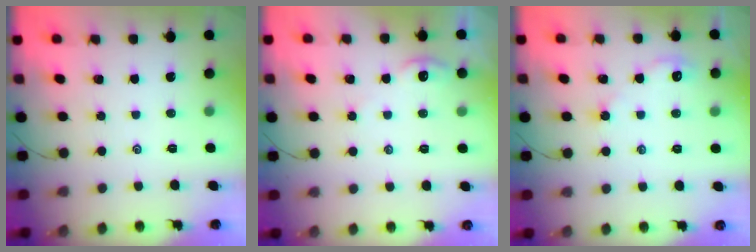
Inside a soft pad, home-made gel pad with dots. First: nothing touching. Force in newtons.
{"total": 3.0, "press": 3.0, "slide": 0.5}
{"total": 2.5, "press": 2.5, "slide": 0.4}